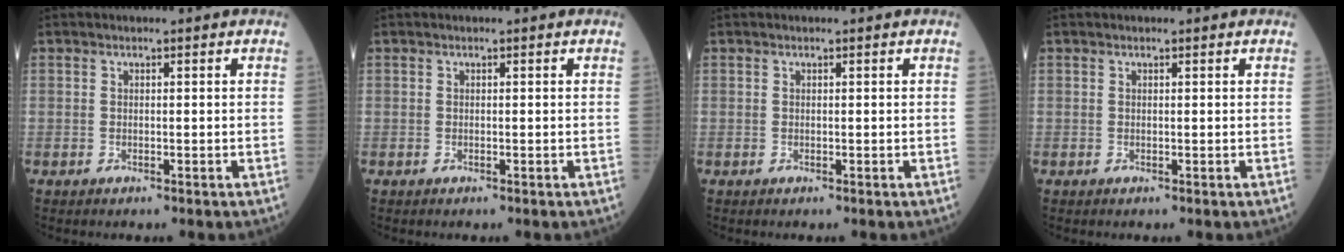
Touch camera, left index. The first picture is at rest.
{"total": 0.0}
{"total": 0.0}
{"total": 0.0}